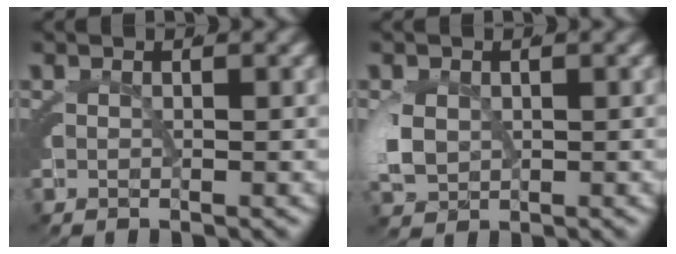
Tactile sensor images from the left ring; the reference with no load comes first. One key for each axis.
{"total": 2.6, "fx": -0.1, "fy": 1.9, "fz": 1.8, "tx": -0.058, "ty": -0.011, "tz": 0.013}